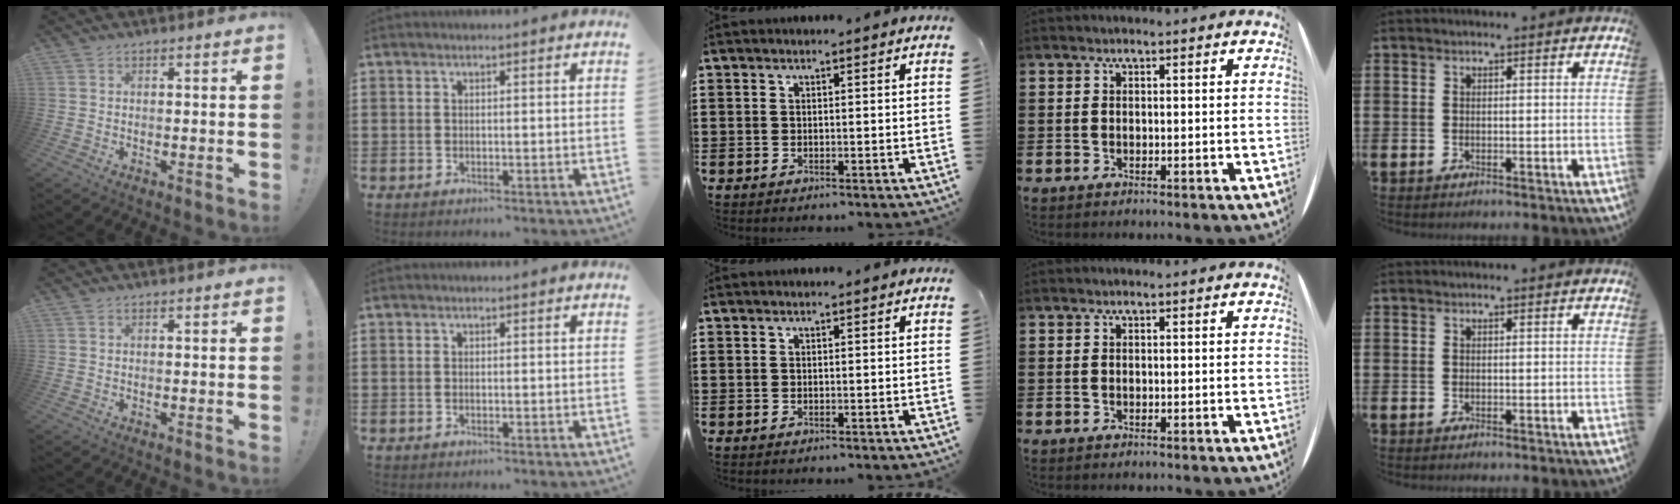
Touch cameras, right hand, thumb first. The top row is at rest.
{}